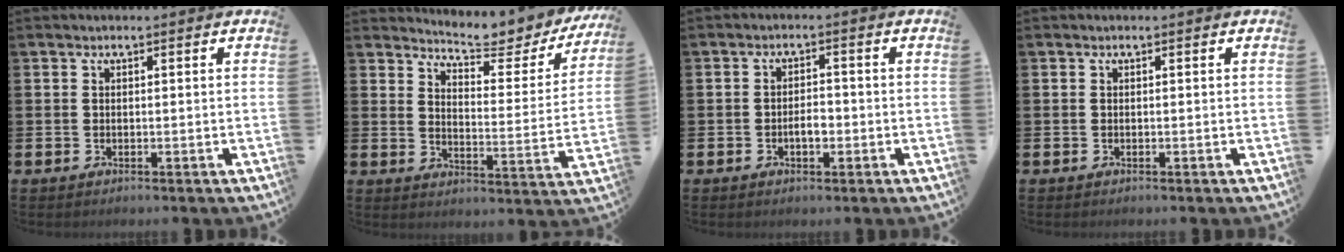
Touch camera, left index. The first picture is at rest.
{"total": 5.9, "force": [5.7, 0.8, 1.4], "torque": [-0.046, -0.050, 0.092]}
{"total": 2.4, "force": [-0.7, 1.2, 1.9], "torque": [-0.028, 0.001, -0.016]}
{"total": 0.0}